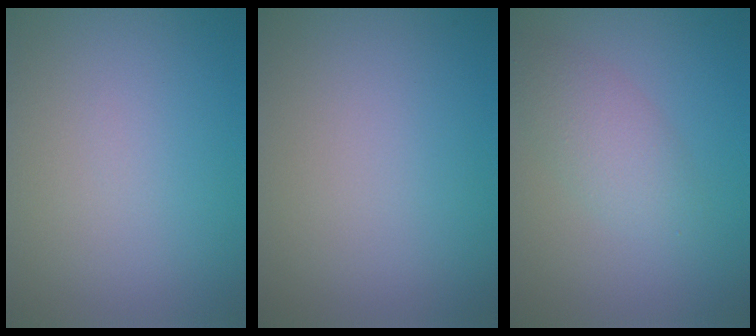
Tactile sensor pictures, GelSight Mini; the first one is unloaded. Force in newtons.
{"total": 0.0}
{"total": 2.9, "press": 2.8, "slide": 0.3}